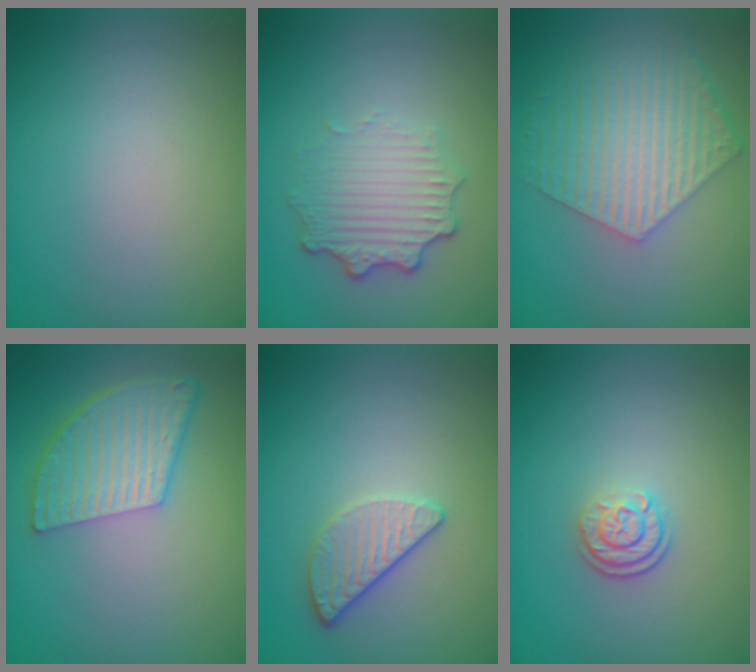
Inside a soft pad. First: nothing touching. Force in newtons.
{"total": 3.6, "press": 2.8, "slide": 2.2}
{"total": 5.9, "press": 4.4, "slide": 4.0}
{"total": 5.6, "press": 4.1, "slide": 3.8}
{"total": 2.4, "press": 2.2, "slide": 0.9}
{"total": 2.2, "press": 1.8, "slide": 1.3}